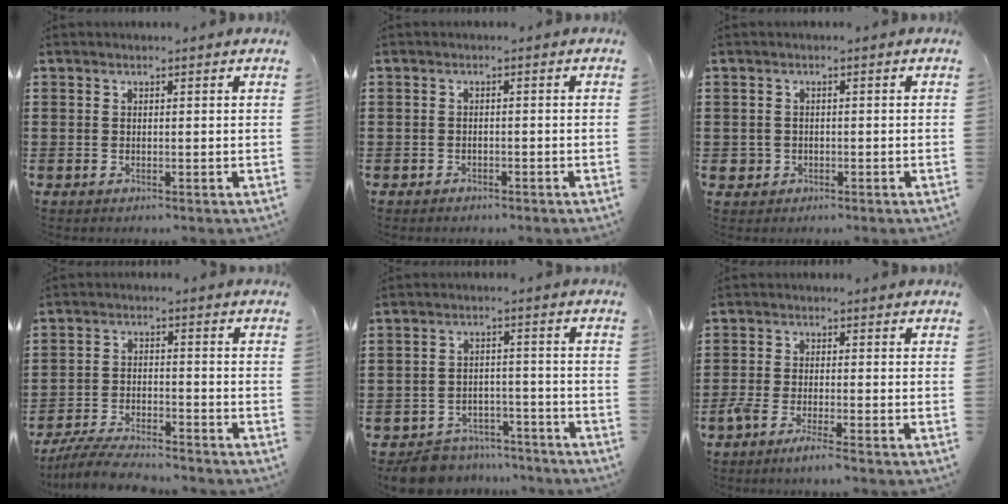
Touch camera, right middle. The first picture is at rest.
{"total": 0.8, "force": [-0.7, 0.3, 0.1], "torque": [-0.003, 0.001, -0.017]}
{"total": 1.5, "force": [-0.5, 1.3, 0.3], "torque": [-0.011, 0.000, -0.013]}
{"total": 5.7, "force": [-5.4, 0.5, 1.8], "torque": [-0.041, -0.004, -0.105]}
{"total": 5.9, "force": [-5.7, 1.3, 0.5], "torque": [-0.019, 0.015, -0.117]}
{"total": 3.2, "force": [-2.5, 0.1, 2.0], "torque": [-0.049, -0.005, -0.050]}